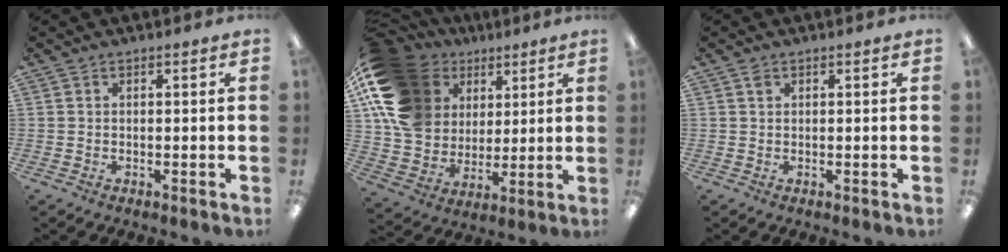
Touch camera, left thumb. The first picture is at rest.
{"total": 18.9, "force": [7.6, 14.4, 9.7], "torque": [-0.203, -0.027, 0.148]}
{"total": 0.8, "force": [0.5, 0.5, 0.4], "torque": [-0.010, 0.002, 0.008]}